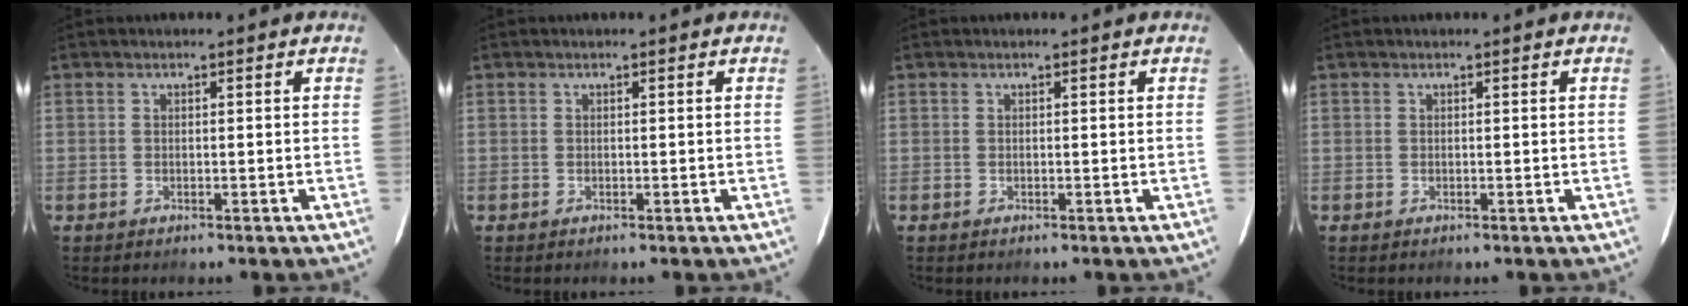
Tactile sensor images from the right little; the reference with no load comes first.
{"total": 0.0}
{"total": 0.0}
{"total": 0.0}